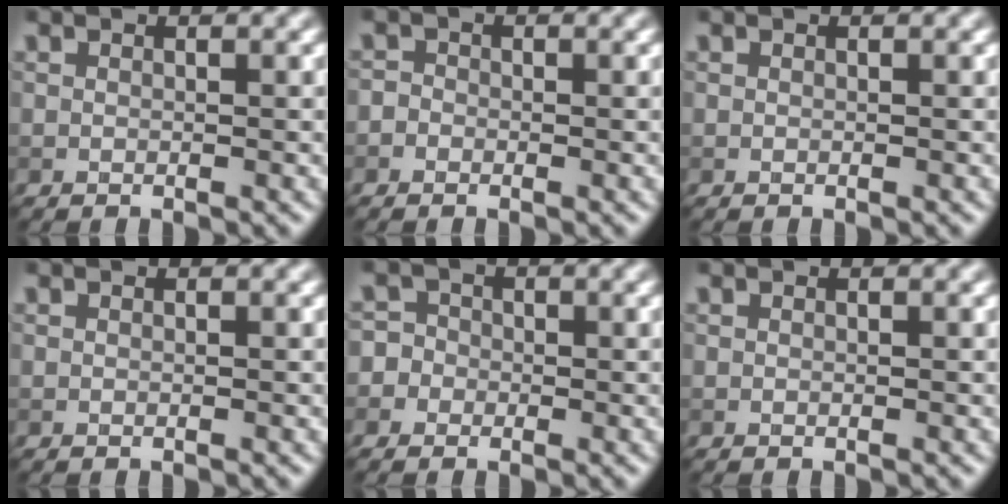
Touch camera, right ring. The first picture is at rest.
{"total": 1.0, "force": [-0.4, 0.9, 0.2], "torque": [0.002, 0.000, -0.016]}
{"total": 0.0}
{"total": 0.0}
{"total": 3.6, "force": [-1.0, 3.4, 0.8], "torque": [0.016, 0.017, -0.050]}
{"total": 0.0}